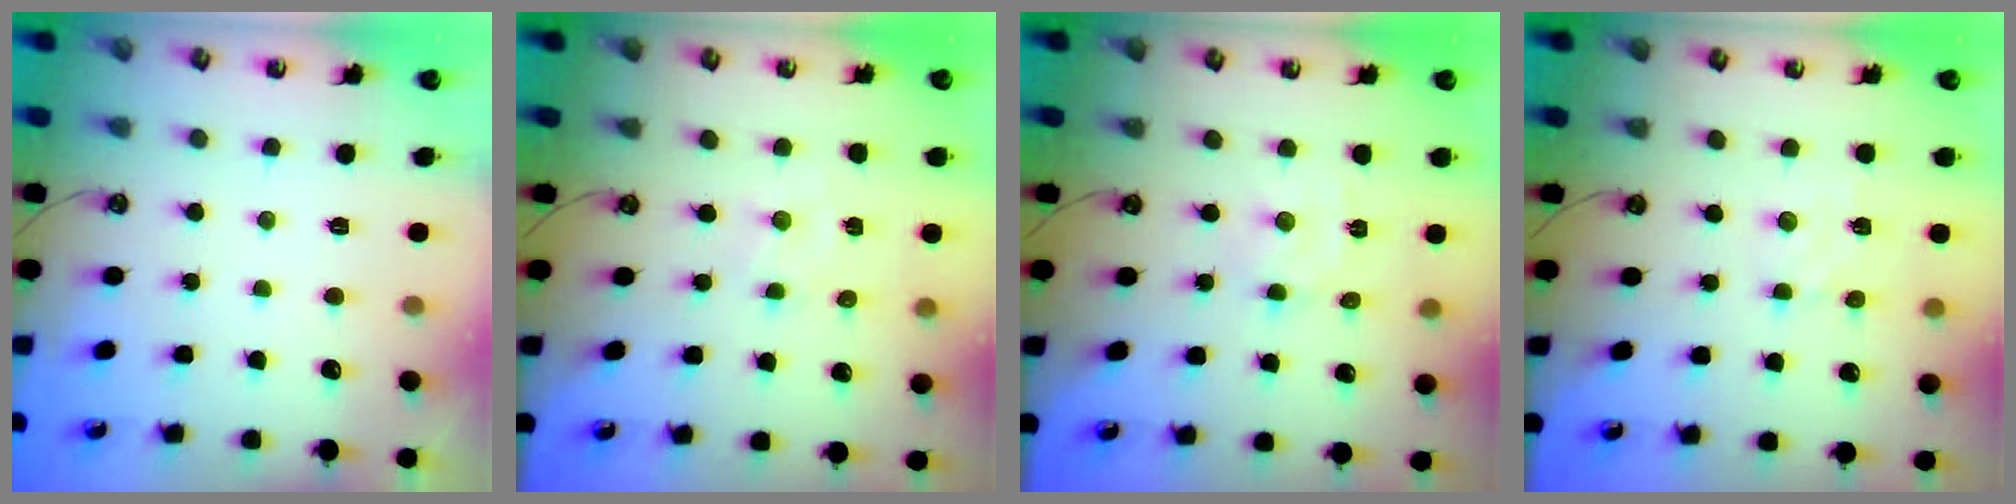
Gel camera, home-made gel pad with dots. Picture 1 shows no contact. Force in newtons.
{"total": 1.8, "press": 1.7, "slide": 0.3}
{"total": 2.7, "press": 2.7, "slide": 0.1}
{"total": 3.9, "press": 3.9, "slide": 0.3}